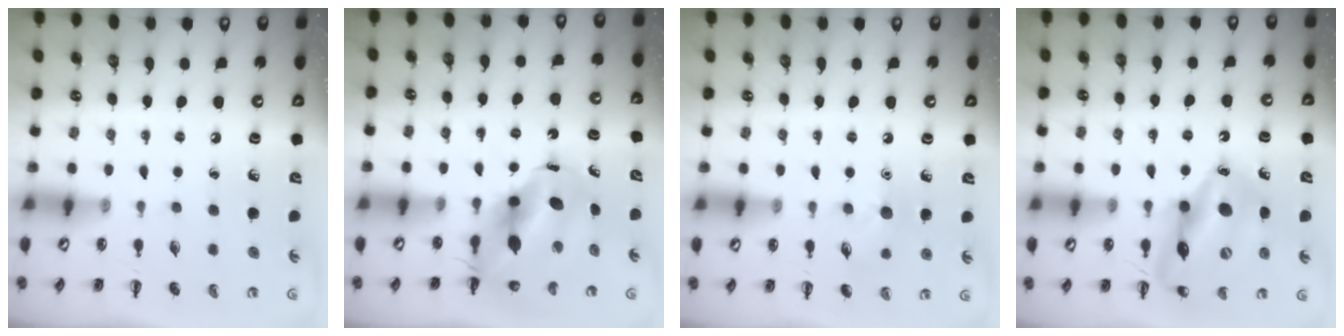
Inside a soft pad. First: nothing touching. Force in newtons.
{"total": 10.9, "press": 10.6, "slide": 2.6}
{"total": 7.5, "press": 7.3, "slide": 1.4}
{"total": 17.5, "press": 17.1, "slide": 3.6}